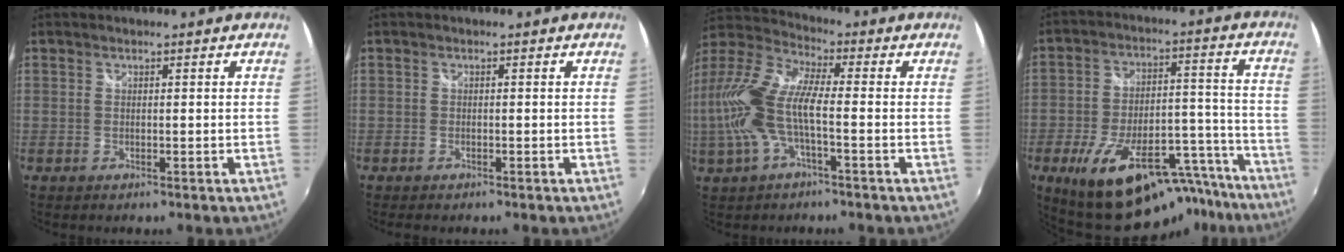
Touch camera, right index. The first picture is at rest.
{"total": 1.1, "force": [-0.9, 0.4, 0.4], "torque": [-0.010, -0.004, -0.018]}
{"total": 14.1, "force": [-1.8, 4.6, 13.2], "torque": [-0.269, 0.004, -0.035]}
{"total": 24.4, "force": [-16.9, 10.3, 14.3], "torque": [-0.238, 0.017, -0.221]}